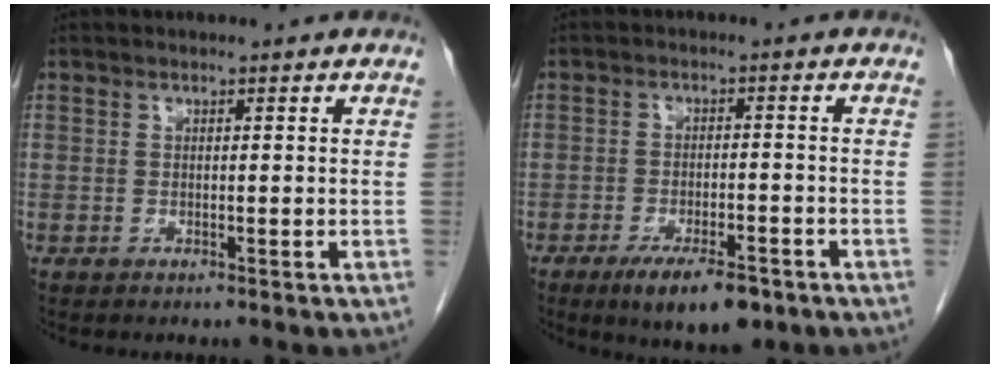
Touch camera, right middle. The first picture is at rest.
{"total": 8.1, "force": [-5.2, 2.6, 5.6], "torque": [-0.086, -0.008, -0.077]}